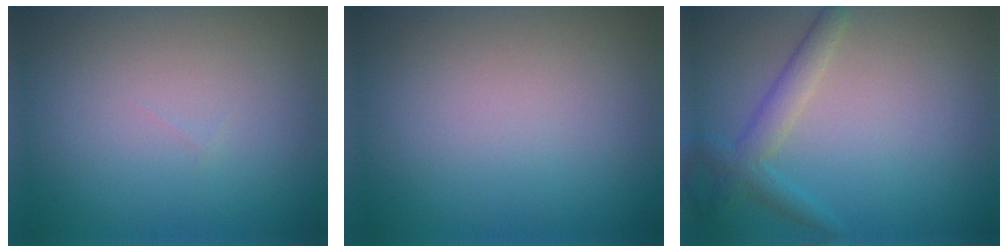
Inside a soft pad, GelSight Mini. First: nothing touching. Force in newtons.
{"total": 0.0}
{"total": 2.5, "press": 2.5, "slide": 0.1}